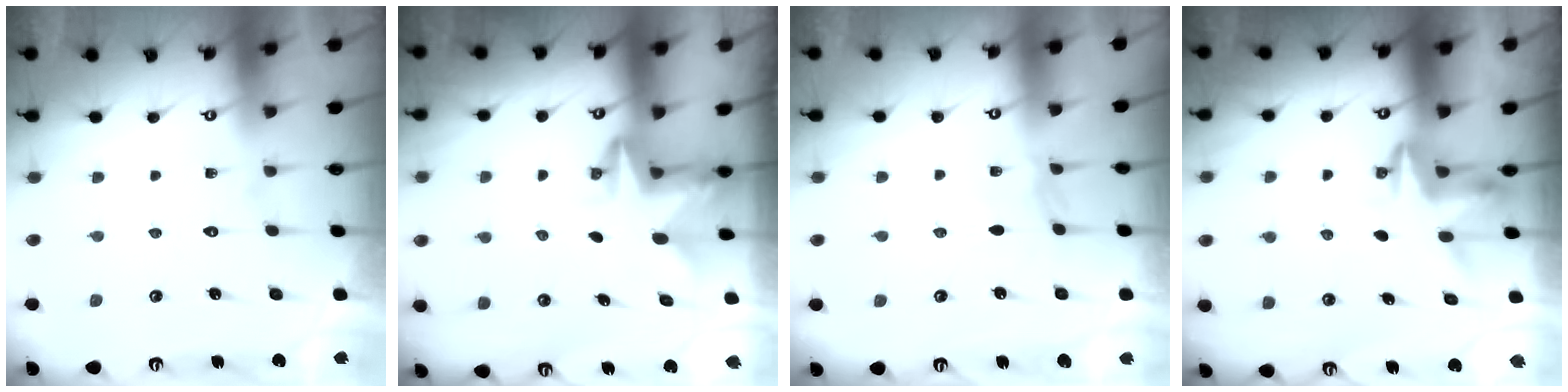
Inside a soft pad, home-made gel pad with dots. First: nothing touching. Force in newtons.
{"total": 2.9, "press": 2.8, "slide": 0.6}
{"total": 2.5, "press": 2.5, "slide": 0.5}
{"total": 3.7, "press": 3.6, "slide": 0.2}